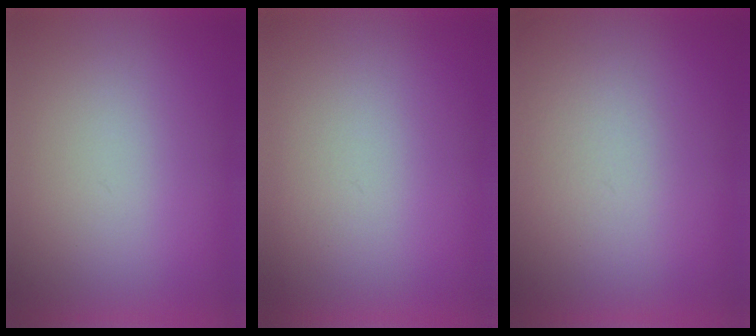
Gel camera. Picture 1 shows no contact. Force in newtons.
{"total": 1.1}
{"total": 2.2}